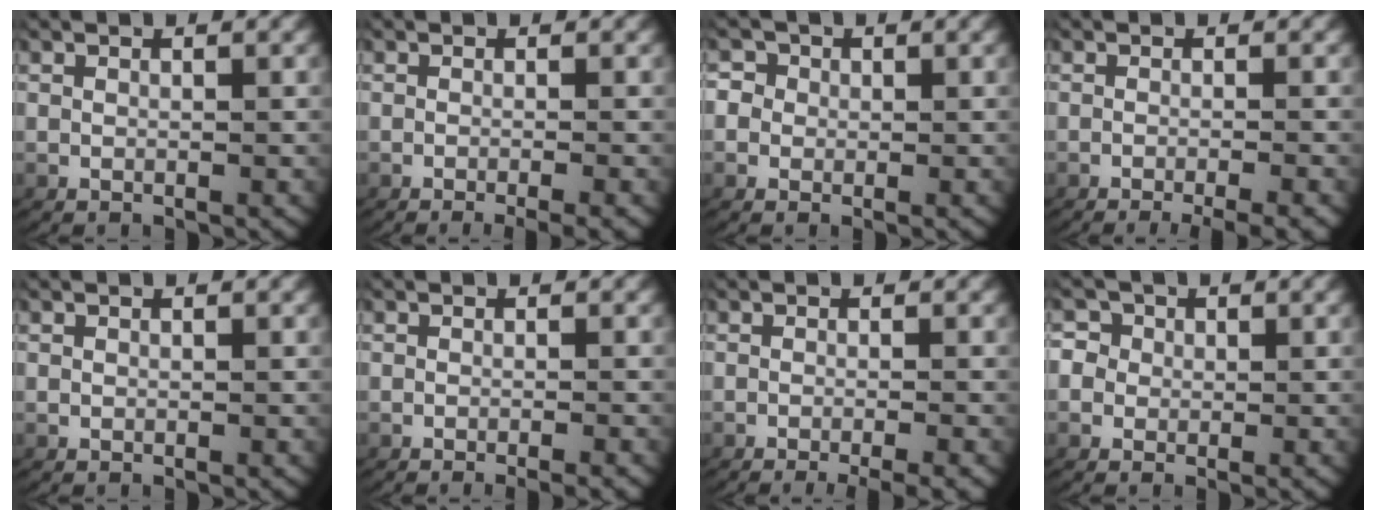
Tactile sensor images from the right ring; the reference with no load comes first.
{"total": 3.3, "force": [-2.5, 0.5, 2.0], "torque": [-0.013, 0.001, -0.040]}
{"total": 3.3, "force": [0.2, 3.1, 1.0], "torque": [-0.026, 0.003, -0.006]}
{"total": 4.9, "force": [-4.0, 1.0, 2.6], "torque": [-0.022, -0.003, -0.058]}
{"total": 0.0}
{"total": 2.2, "force": [-1.8, 0.3, 1.2], "torque": [-0.005, 0.005, -0.030]}
{"total": 4.6, "force": [-3.7, 0.9, 2.6], "torque": [-0.022, -0.004, -0.054]}
{"total": 3.9, "force": [0.3, 3.6, 1.4], "torque": [-0.033, 0.001, -0.004]}